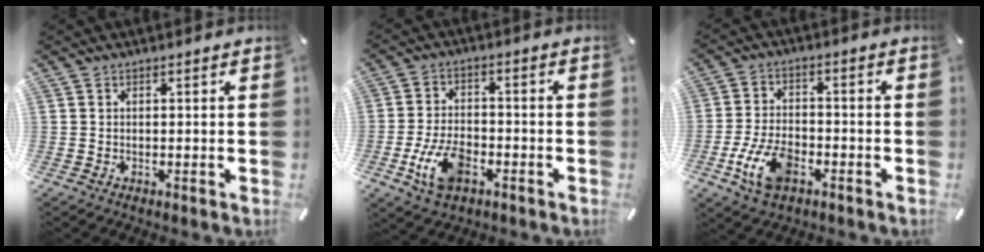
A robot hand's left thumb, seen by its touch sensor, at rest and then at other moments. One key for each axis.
{"total": 10.0, "fx": -4.1, "fy": 5.9, "fz": 6.9, "tx": -0.149, "ty": 0.011, "tz": -0.072}
{"total": 10.3, "fx": -4.7, "fy": 6.0, "fz": 7.0, "tx": -0.155, "ty": 0.009, "tz": -0.083}